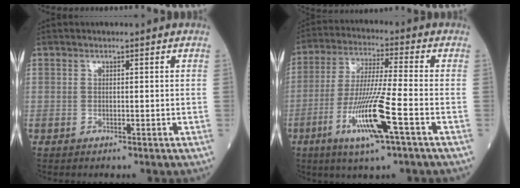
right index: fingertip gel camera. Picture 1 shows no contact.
{"total": 12.4, "force": [-4.9, -0.1, 11.4], "torque": [-0.226, -0.019, -0.092]}